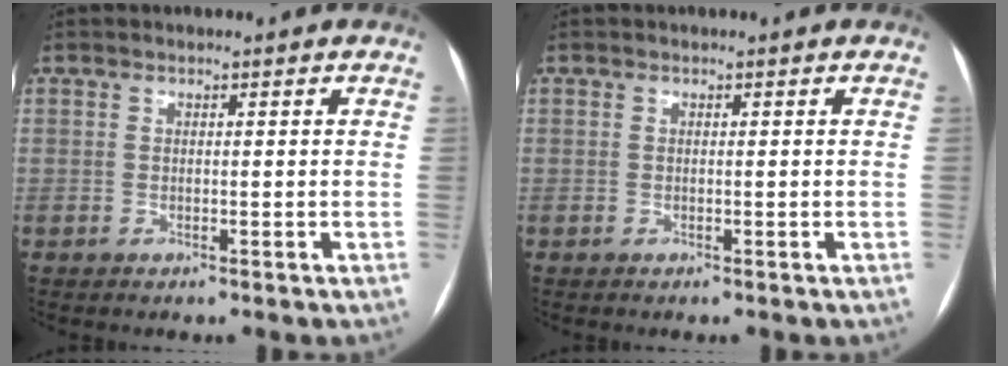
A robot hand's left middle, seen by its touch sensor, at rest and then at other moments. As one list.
[{"total": 0.0}]